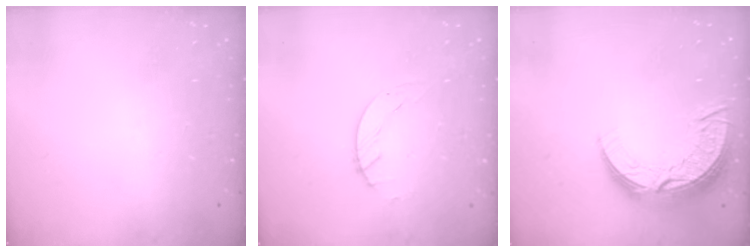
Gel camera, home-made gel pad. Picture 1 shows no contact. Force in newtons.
{"total": 1.5, "press": 1.4, "slide": 0.1}
{"total": 13.0, "press": 12.9, "slide": 1.0}